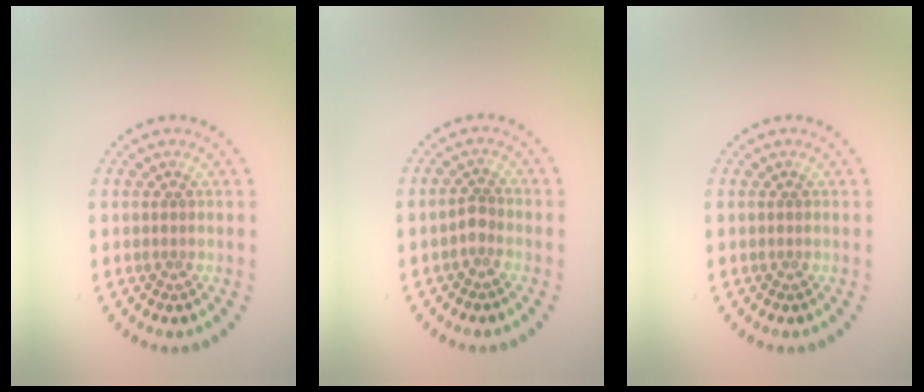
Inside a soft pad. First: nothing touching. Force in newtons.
{"total": 1.3, "press": 1.1, "slide": 0.8}
{"total": 0.0}